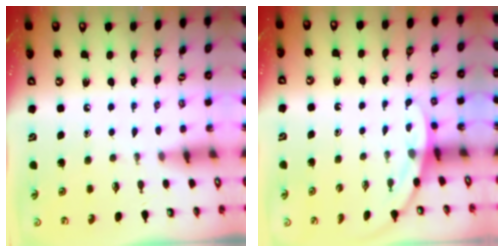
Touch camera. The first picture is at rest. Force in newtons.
{"total": 2.8, "press": 2.8, "slide": 0.1}